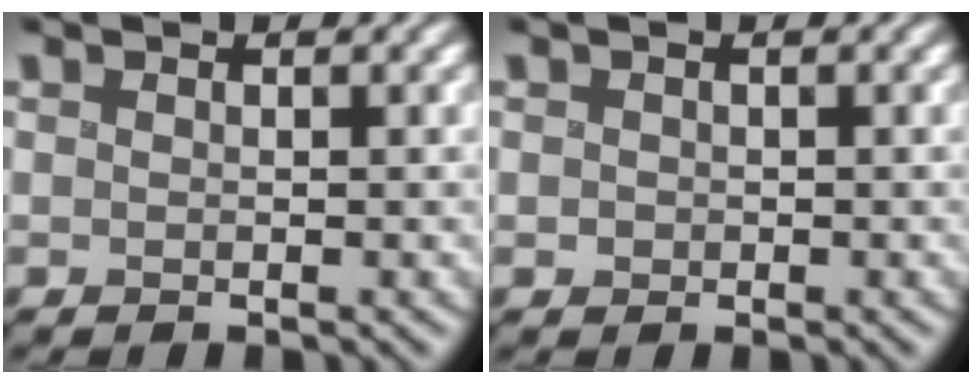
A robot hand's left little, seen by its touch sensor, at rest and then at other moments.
{"total": 0.6, "force": [-0.1, 0.6, 0.0], "torque": [0.001, 0.000, 0.001]}